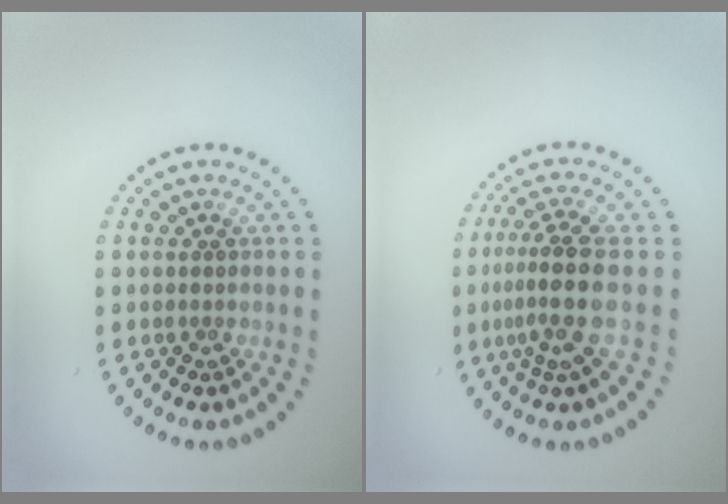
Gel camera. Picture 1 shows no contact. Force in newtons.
{"total": 4.0, "press": 3.1, "slide": 2.5}